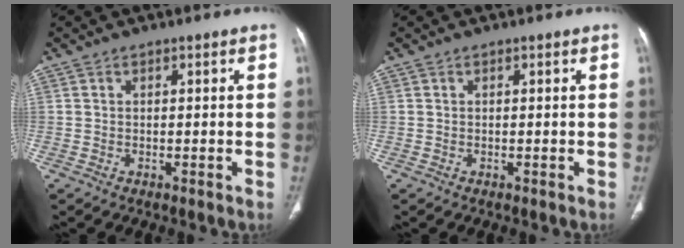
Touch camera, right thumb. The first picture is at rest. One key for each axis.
{"total": 0.0}